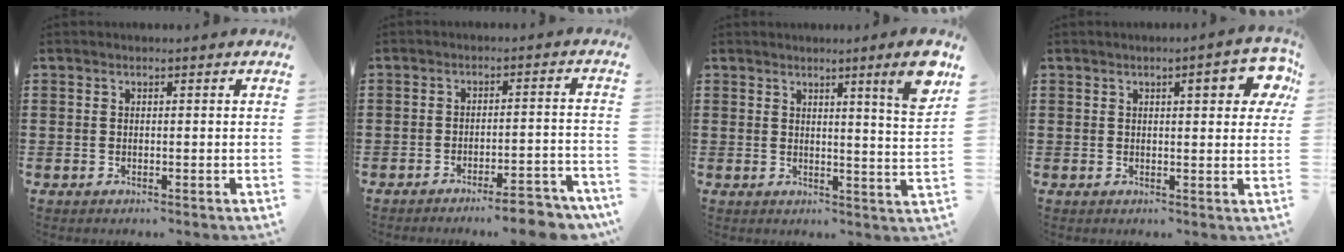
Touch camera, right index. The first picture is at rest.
{"total": 5.6, "force": [-4.9, -0.3, 2.7], "torque": [-0.039, -0.013, -0.089]}
{"total": 6.2, "force": [3.9, -1.0, 4.7], "torque": [-0.067, -0.025, 0.057]}
{"total": 5.8, "force": [2.2, 1.2, 5.3], "torque": [-0.063, -0.007, 0.028]}